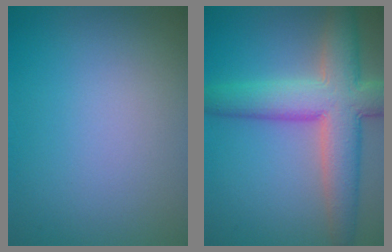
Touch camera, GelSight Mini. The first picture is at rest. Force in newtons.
{"total": 8.6, "press": 8.6, "slide": 0.5}